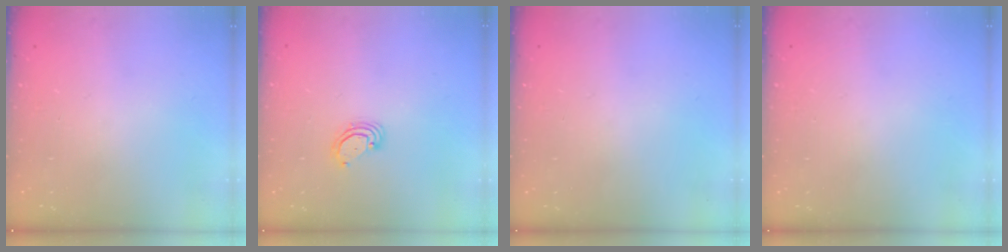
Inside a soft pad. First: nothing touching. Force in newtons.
{"total": 3.0, "press": 2.9, "slide": 0.3}
{"total": 0.0}
{"total": 0.0}